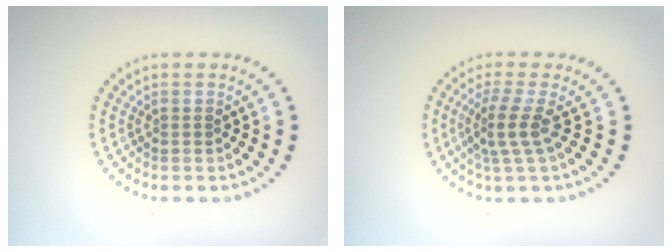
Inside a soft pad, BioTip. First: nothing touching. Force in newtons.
{"total": 2.9, "press": 2.1, "slide": 2.0}